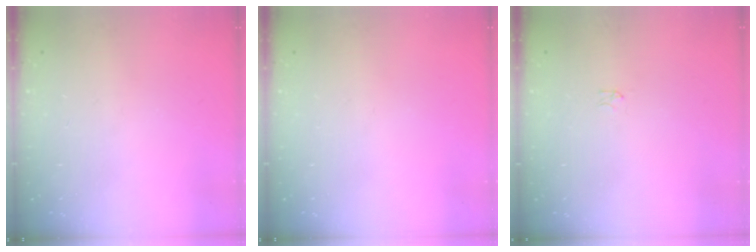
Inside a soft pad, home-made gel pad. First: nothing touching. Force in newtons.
{"total": 0.0}
{"total": 0.0}